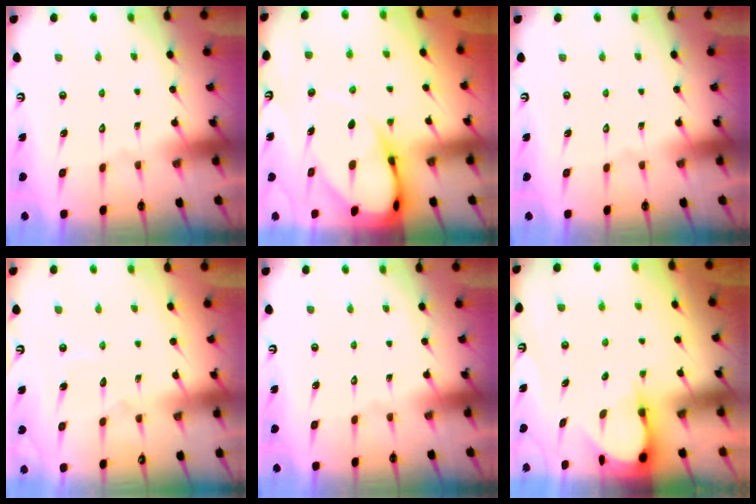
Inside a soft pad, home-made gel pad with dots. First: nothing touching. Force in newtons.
{"total": 10.9, "press": 10.8, "slide": 1.2}
{"total": 0.0}
{"total": 2.9, "press": 2.9, "slide": 0.2}
{"total": 0.0}
{"total": 3.4, "press": 3.4, "slide": 0.3}